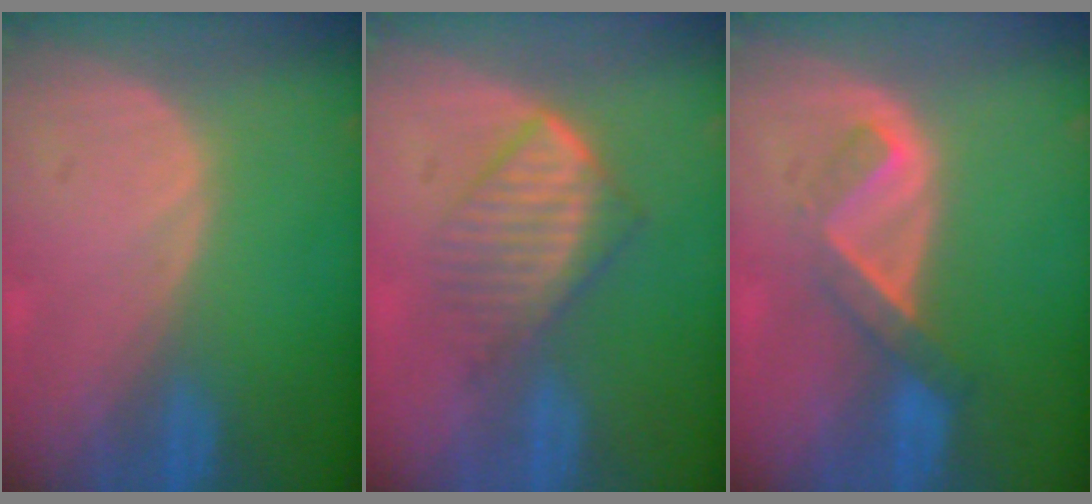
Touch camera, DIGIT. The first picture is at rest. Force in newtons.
{"total": 6.9, "press": 6.0, "slide": 3.5}
{"total": 5.1, "press": 4.3, "slide": 2.7}